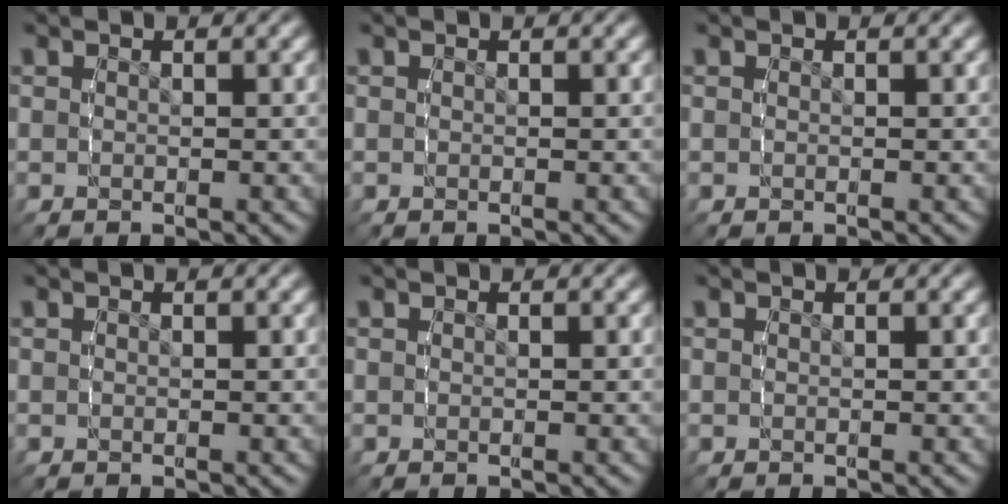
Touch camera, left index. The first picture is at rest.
{"total": 0.0}
{"total": 0.0}
{"total": 0.0}
{"total": 0.0}
{"total": 0.0}